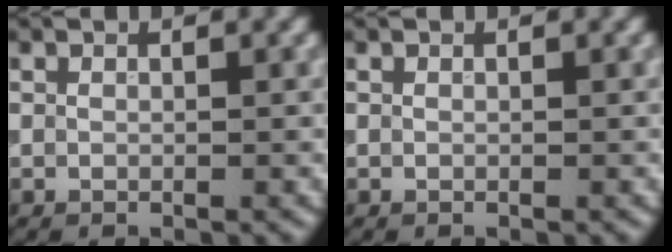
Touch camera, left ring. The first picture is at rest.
{"total": 0.0}